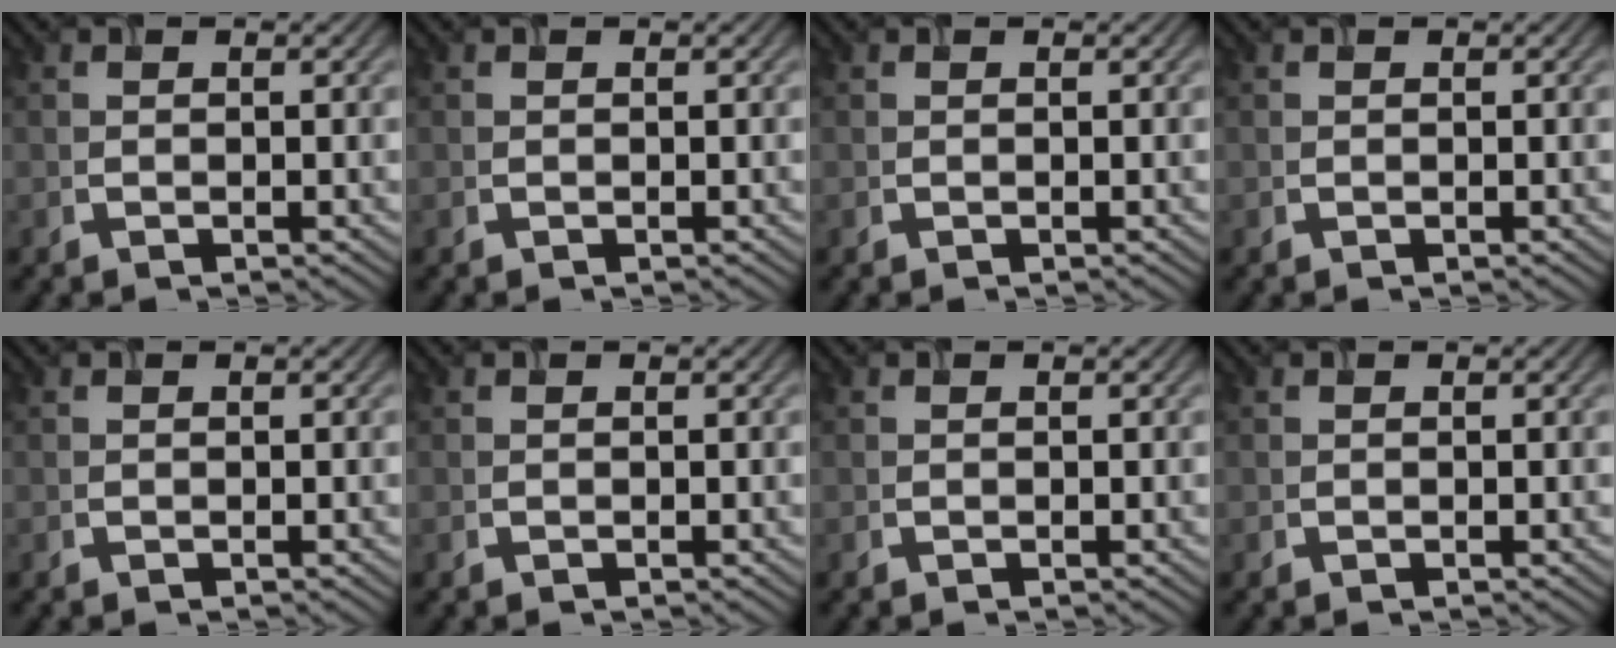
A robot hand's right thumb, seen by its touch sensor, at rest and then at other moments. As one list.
[{"total": 0.0}, {"total": 0.0}, {"total": 0.0}, {"total": 0.0}, {"total": 0.0}, {"total": 0.0}, {"total": 0.0}]